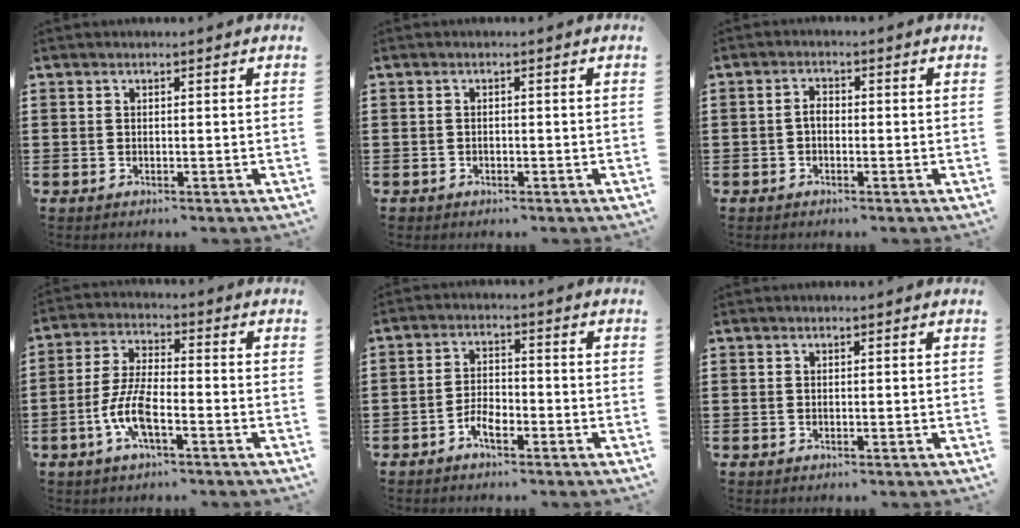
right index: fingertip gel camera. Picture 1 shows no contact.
{"total": 0.7, "force": [-0.5, 0.4, 0.1], "torque": [-0.004, 0.002, -0.013]}
{"total": 1.9, "force": [-0.5, 1.1, 1.5], "torque": [-0.037, 0.000, -0.014]}
{"total": 7.6, "force": [-3.0, 2.2, 6.6], "torque": [-0.157, -0.015, -0.062]}
{"total": 3.5, "force": [-2.3, 1.5, 2.2], "torque": [-0.047, 0.004, -0.047]}
{"total": 0.0}